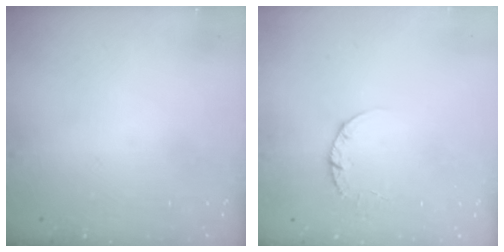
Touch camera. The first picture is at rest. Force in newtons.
{"total": 2.4, "press": 2.4, "slide": 0.3}